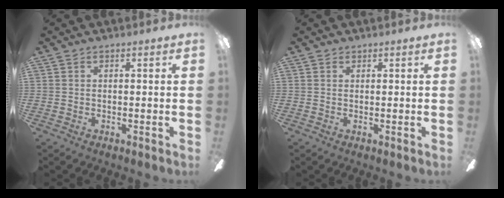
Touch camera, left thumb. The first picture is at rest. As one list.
[{"total": 0.6, "force": [0.4, 0.3, 0.0], "torque": [-0.001, 0.001, 0.008]}]